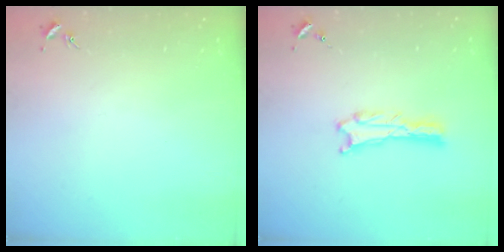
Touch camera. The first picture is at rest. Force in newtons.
{"total": 0.6, "press": 0.6, "slide": 0.1}